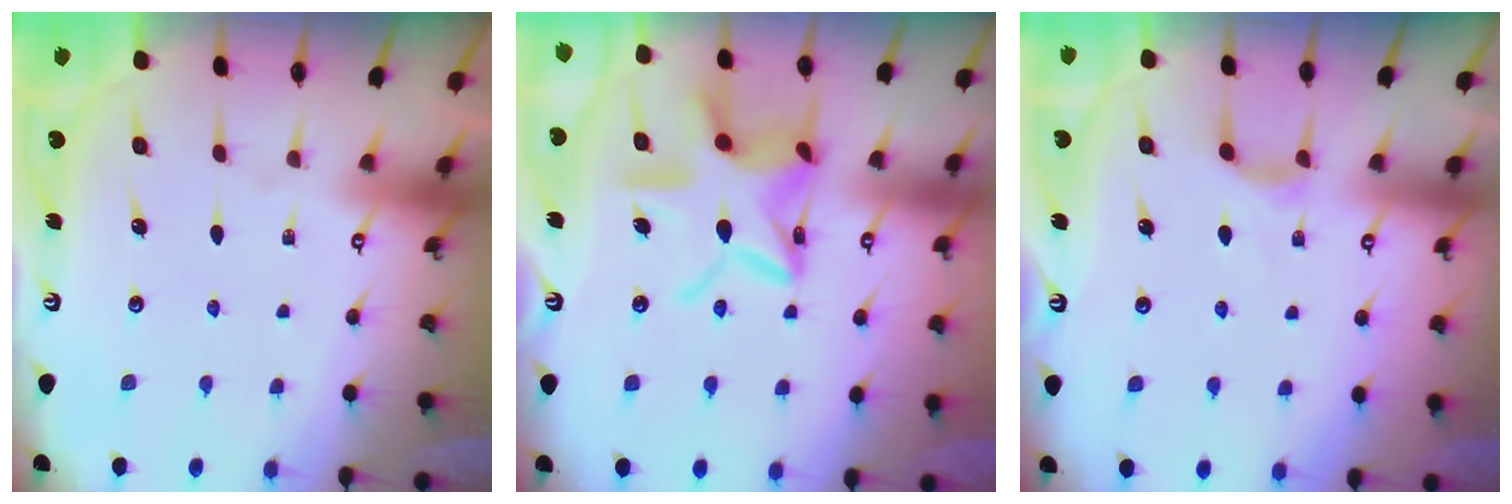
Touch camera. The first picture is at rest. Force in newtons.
{"total": 17.0, "press": 17.0, "slide": 1.6}
{"total": 3.1, "press": 3.1, "slide": 0.5}